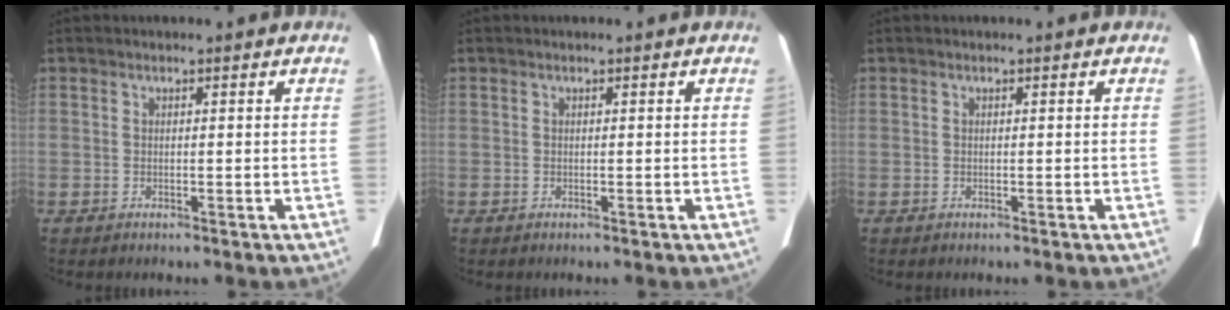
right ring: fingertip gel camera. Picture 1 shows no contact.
{"total": 0.0}
{"total": 0.0}